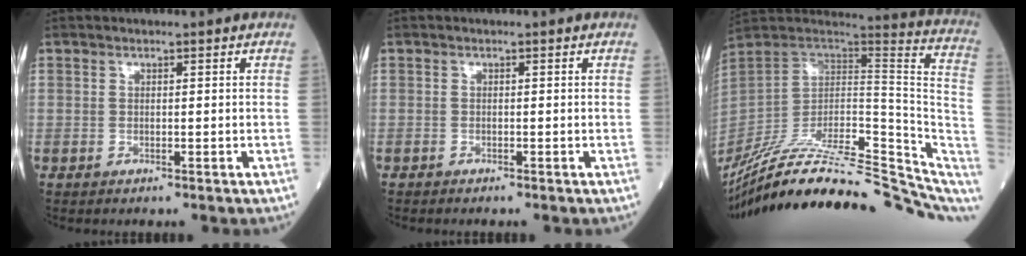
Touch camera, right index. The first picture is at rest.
{"total": 0.5, "force": [-0.5, 0.0, 0.1], "torque": [-0.003, -0.001, -0.012]}
{"total": 30.1, "force": [-25.0, 5.7, 15.9], "torque": [-0.199, 0.003, -0.370]}